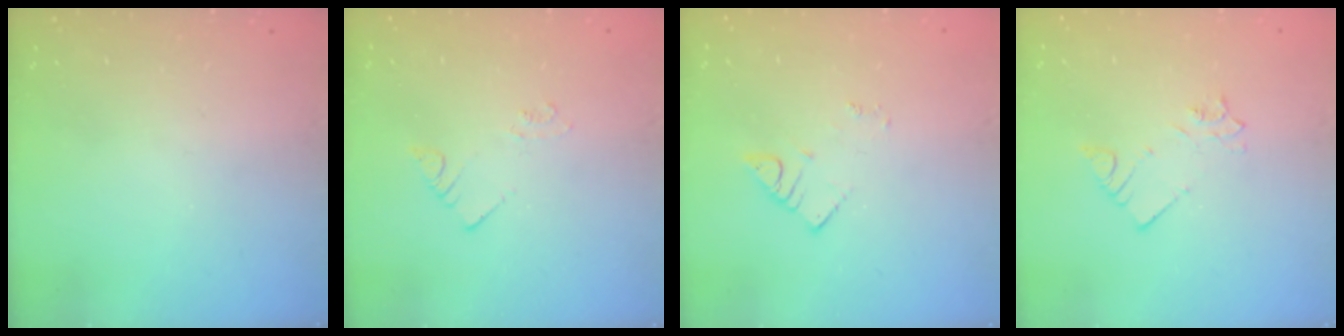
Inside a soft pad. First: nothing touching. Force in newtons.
{"total": 2.2, "press": 2.2, "slide": 0.1}
{"total": 2.7, "press": 2.7, "slide": 0.4}
{"total": 3.3, "press": 3.3, "slide": 0.3}